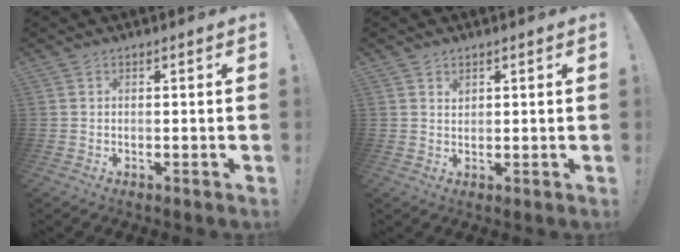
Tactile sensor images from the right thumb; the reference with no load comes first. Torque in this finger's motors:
{"motor_torque": [-0.28, -0.08, 0.01, 0.37, 0.07]}